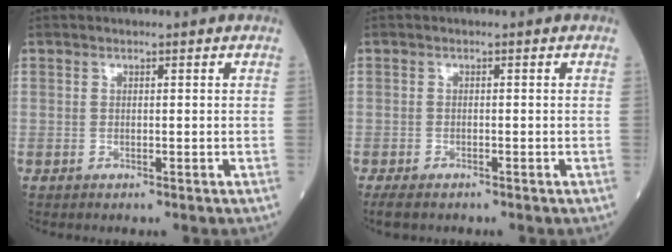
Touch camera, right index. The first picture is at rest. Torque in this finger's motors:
{"motor_torque": [-0.14, -0.03, 0.00, 0.02]}